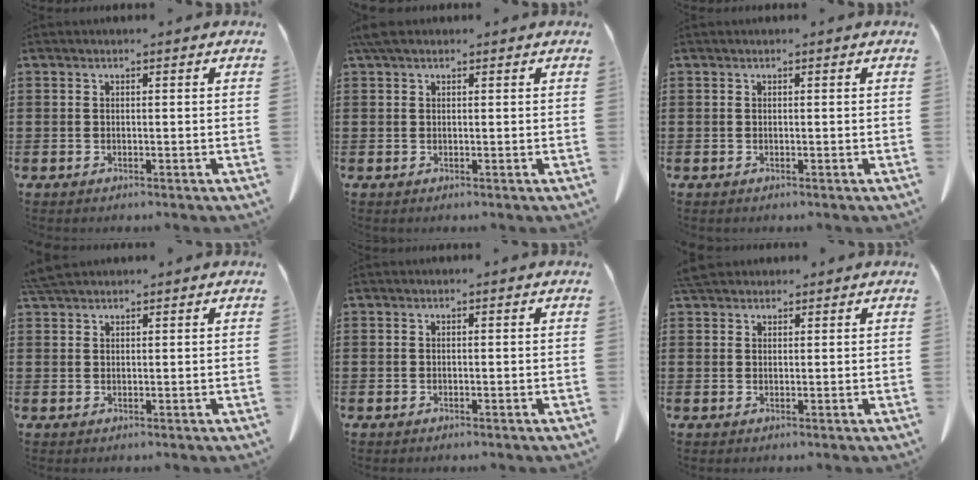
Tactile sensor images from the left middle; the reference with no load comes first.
{"total": 1.9, "force": [1.2, 0.8, 1.2], "torque": [-0.029, 0.004, 0.023]}
{"total": 0.0}
{"total": 2.7, "force": [2.5, 0.5, 1.0], "torque": [-0.028, 0.000, 0.049]}
{"total": 0.0}
{"total": 3.0, "force": [2.6, 1.1, 1.0], "torque": [-0.028, 0.002, 0.052]}